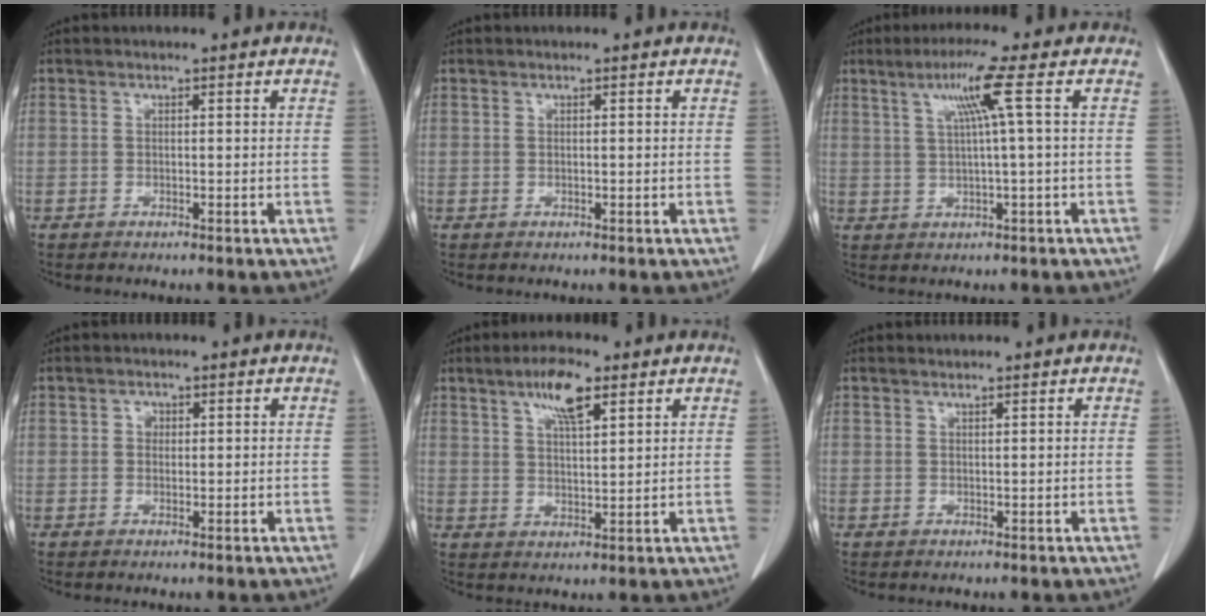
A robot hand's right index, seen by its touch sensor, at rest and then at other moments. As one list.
[{"total": 0.0}, {"total": 6.4, "force": [2.1, -1.2, 5.9], "torque": [-0.112, 0.009, 0.043]}, {"total": 1.7, "force": [0.4, 1.4, 0.9], "torque": [-0.018, 0.005, 0.007]}, {"total": 7.3, "force": [4.2, 2.0, 5.6], "torque": [-0.108, 0.004, 0.075]}, {"total": 0.7, "force": [0.6, 0.2, 0.2], "torque": [-0.007, 0.004, 0.013]}]